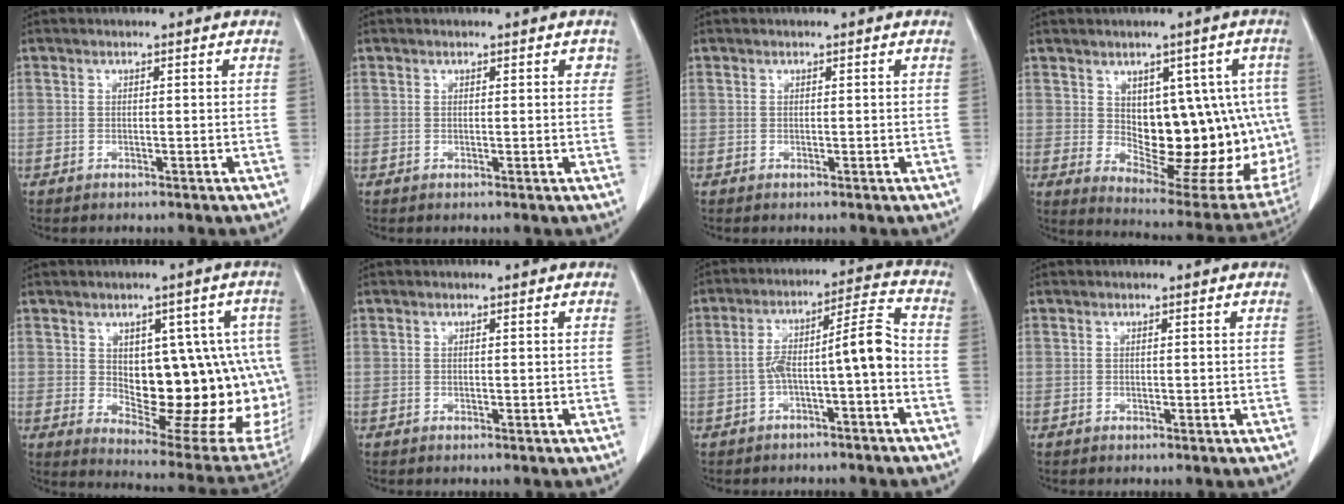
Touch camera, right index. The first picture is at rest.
{"total": 1.2, "force": [0.6, 0.6, 0.8], "torque": [0.000, 0.002, 0.004]}
{"total": 0.0}
{"total": 18.0, "force": [0.5, 8.9, 15.7], "torque": [-0.167, 0.009, 0.035]}
{"total": 19.0, "force": [-0.2, 8.8, 16.9], "torque": [-0.162, 0.016, 0.026]}
{"total": 0.0}
{"total": 8.6, "force": [-2.3, 0.7, 8.2], "torque": [-0.138, 0.040, -0.036]}
{"total": 0.0}